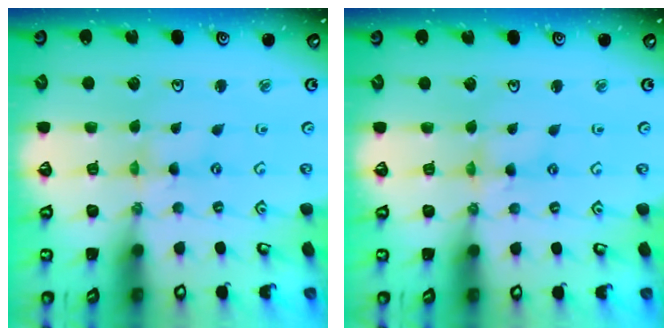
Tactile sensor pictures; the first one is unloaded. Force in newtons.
{"total": 2.0, "press": 2.0, "slide": 0.3}